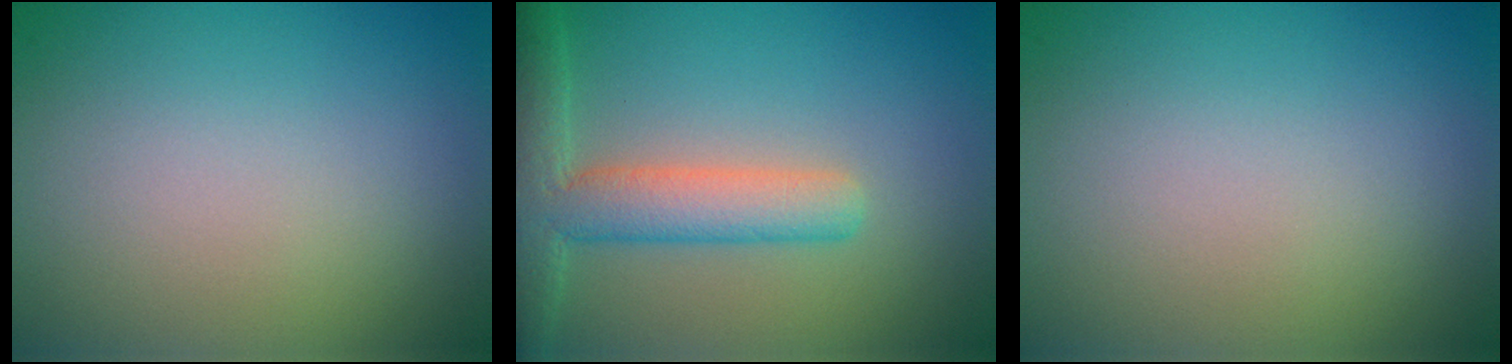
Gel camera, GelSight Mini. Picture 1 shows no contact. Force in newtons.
{"total": 5.5, "press": 5.5, "slide": 0.3}
{"total": 0.0}